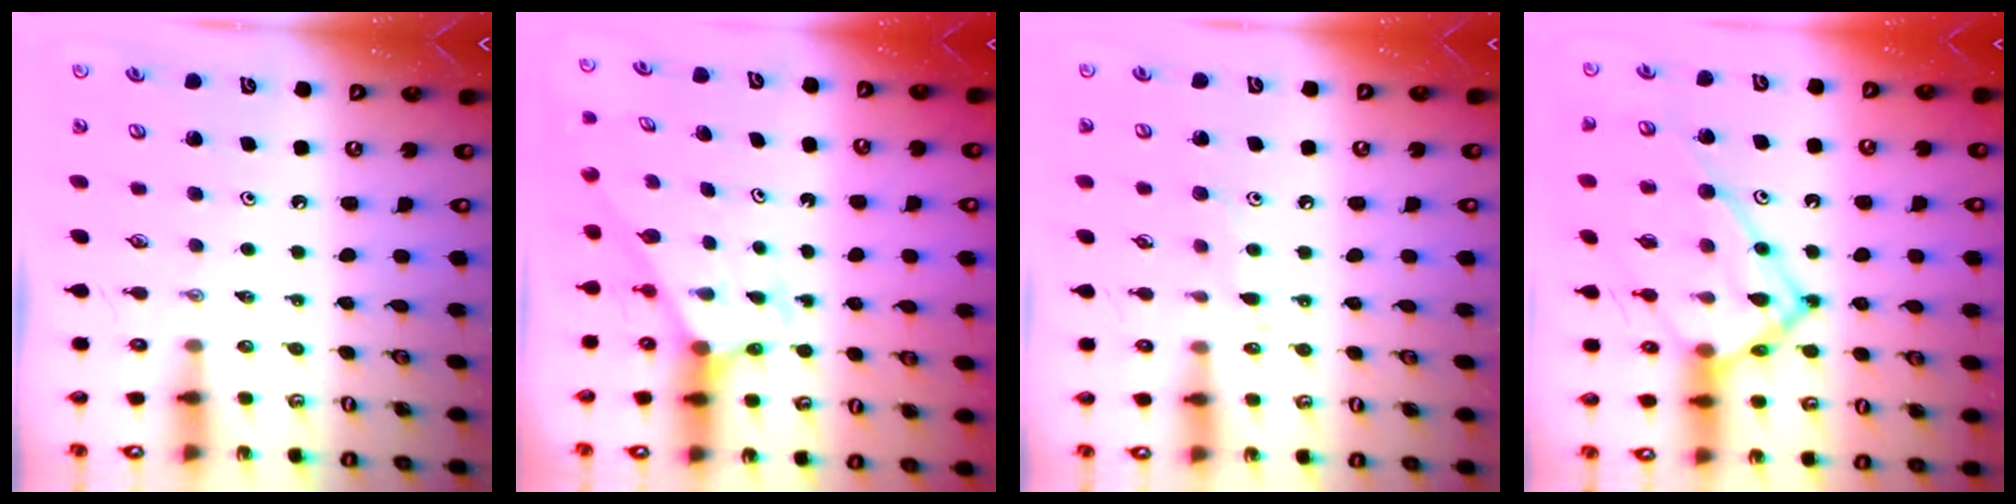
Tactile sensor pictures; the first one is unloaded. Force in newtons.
{"total": 2.6, "press": 2.6, "slide": 0.2}
{"total": 6.9, "press": 6.8, "slide": 0.7}
{"total": 22.5, "press": 22.4, "slide": 2.0}